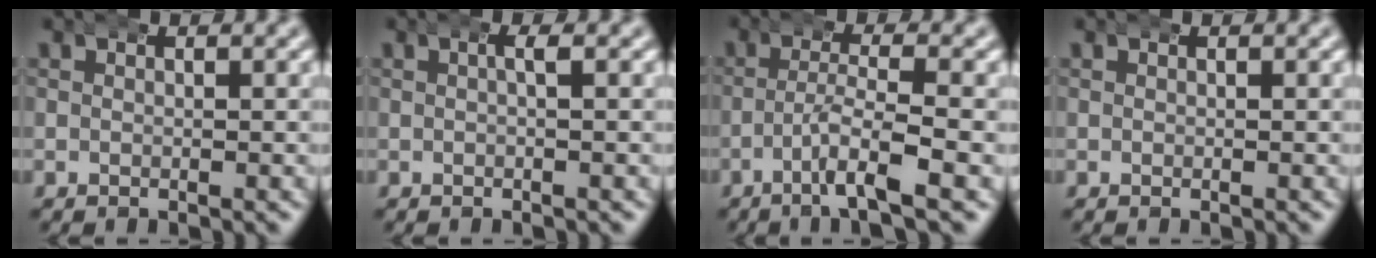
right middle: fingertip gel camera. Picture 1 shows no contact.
{"total": 1.1, "force": [0.3, 0.2, 1.0], "torque": [-0.011, 0.005, 0.003]}
{"total": 4.2, "force": [-2.3, 0.3, 3.5], "torque": [-0.059, 0.004, -0.044]}
{"total": 0.0}